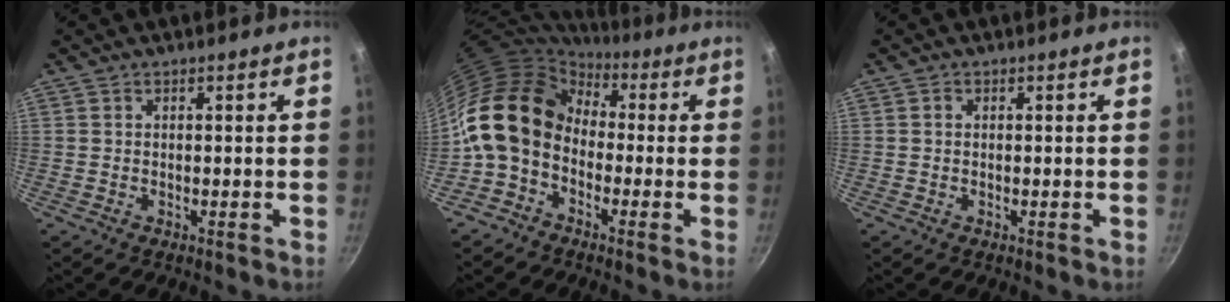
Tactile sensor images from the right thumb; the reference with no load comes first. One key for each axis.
{"total": 15.1, "fx": -0.6, "fy": 11.7, "fz": 9.6, "tx": -0.160, "ty": 0.040, "tz": -0.034}
{"total": 0.6, "fx": 0.0, "fy": 0.5, "fz": 0.3, "tx": -0.005, "ty": 0.004, "tz": 0.000}